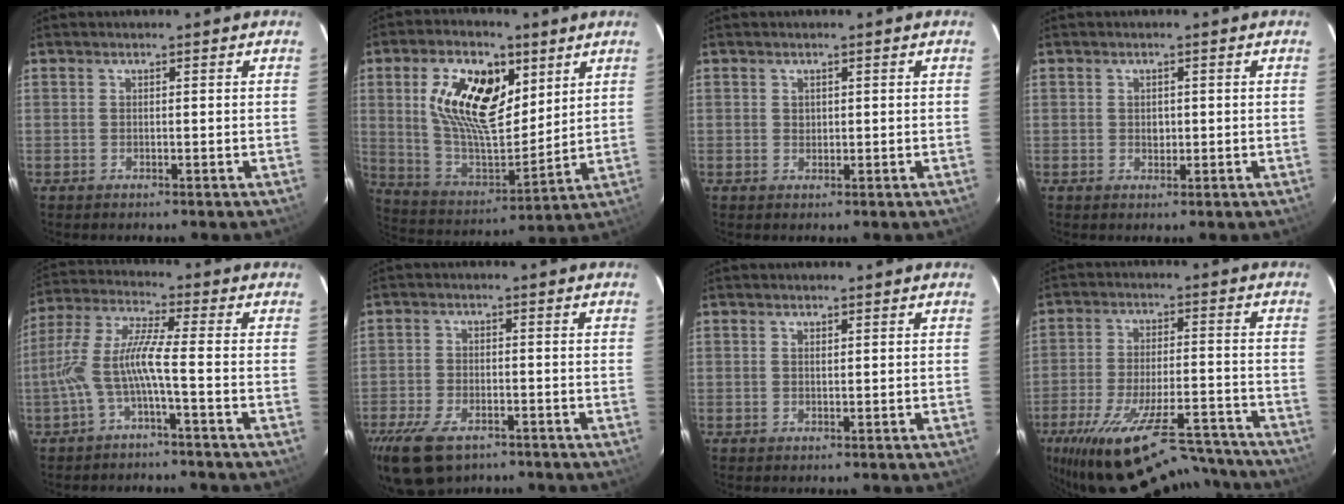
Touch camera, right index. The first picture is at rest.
{"total": 18.4, "force": [6.6, 9.9, 14.1], "torque": [-0.273, 0.011, 0.129]}
{"total": 0.9, "force": [0.3, 0.9, 0.1], "torque": [0.002, 0.003, 0.005]}
{"total": 1.4, "force": [0.0, 1.3, 0.6], "torque": [-0.009, 0.003, 0.000]}
{"total": 8.0, "force": [-3.0, 0.0, 7.4], "torque": [-0.174, 0.010, -0.057]}
{"total": 10.6, "force": [-7.1, 5.4, 5.8], "torque": [-0.146, -0.020, -0.125]}
{"total": 0.6, "force": [0.3, 0.3, 0.3], "torque": [-0.007, 0.002, 0.006]}
{"total": 24.7, "force": [-20.6, 6.7, 11.9], "torque": [-0.222, -0.027, -0.297]}